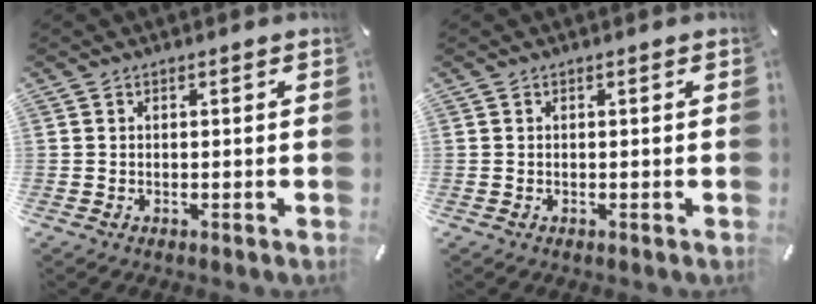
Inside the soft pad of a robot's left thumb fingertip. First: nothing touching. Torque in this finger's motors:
{"motor_torque": [-0.01, 0.01, -0.01, 0.01, 0.00]}